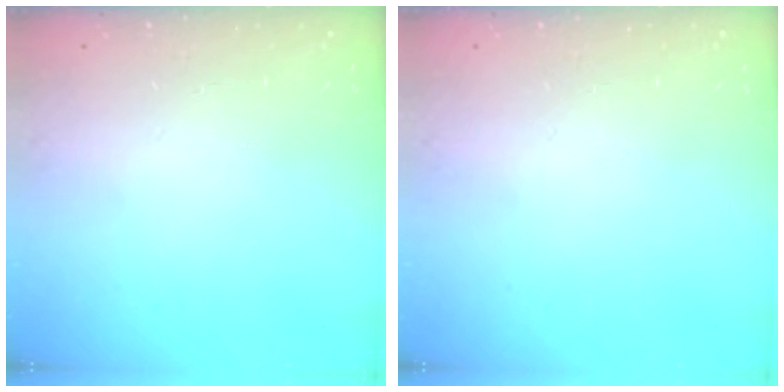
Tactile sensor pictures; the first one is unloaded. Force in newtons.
{"total": 0.0}